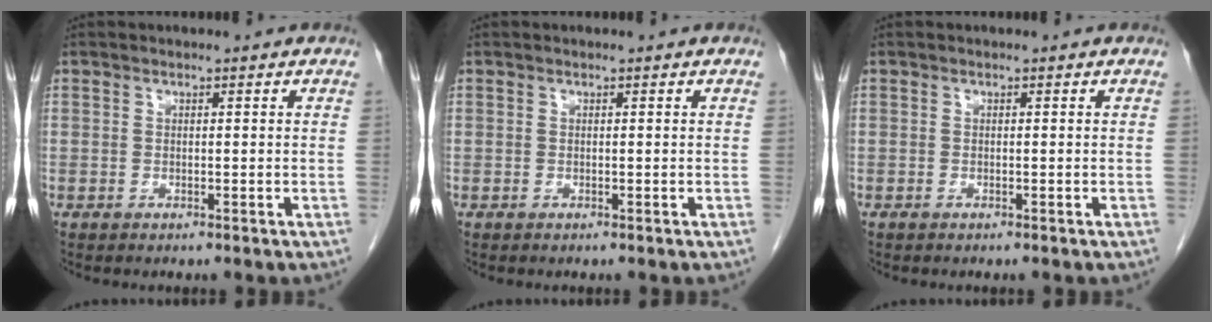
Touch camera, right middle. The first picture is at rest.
{"total": 0.0}
{"total": 0.5, "force": [-0.4, 0.1, 0.3], "torque": [-0.011, -0.001, -0.006]}